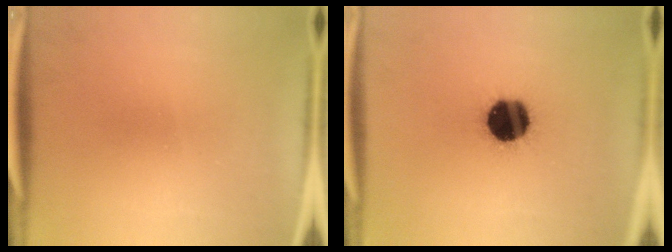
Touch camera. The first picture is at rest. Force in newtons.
{"total": 16.3}